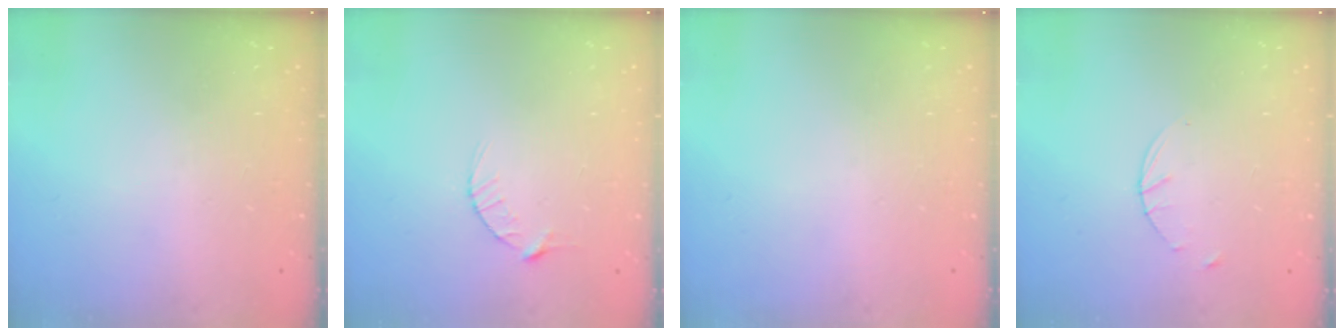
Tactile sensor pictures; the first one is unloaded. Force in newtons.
{"total": 2.9, "press": 2.9, "slide": 0.4}
{"total": 0.0}
{"total": 1.6, "press": 1.6, "slide": 0.2}